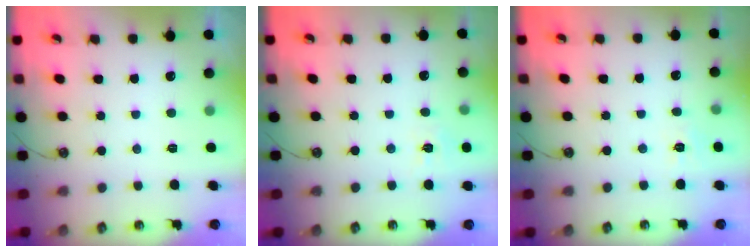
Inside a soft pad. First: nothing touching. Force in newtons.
{"total": 6.5, "press": 6.4, "slide": 0.7}
{"total": 2.7, "press": 2.7, "slide": 0.5}